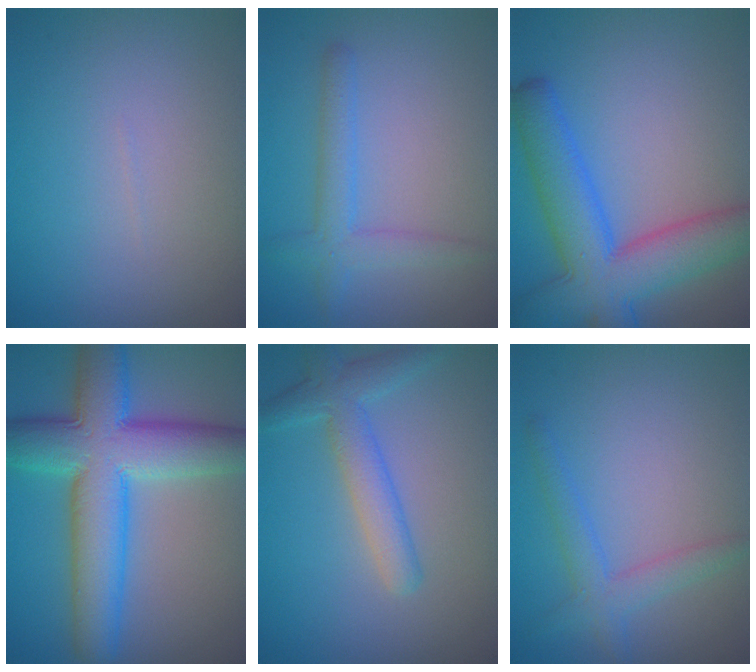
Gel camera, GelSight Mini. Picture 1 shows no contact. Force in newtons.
{"total": 2.7, "press": 2.7, "slide": 0.2}
{"total": 8.7, "press": 8.7, "slide": 0.3}
{"total": 10.3, "press": 10.3, "slide": 0.4}
{"total": 3.7, "press": 3.7, "slide": 0.1}
{"total": 2.5, "press": 2.5, "slide": 0.1}